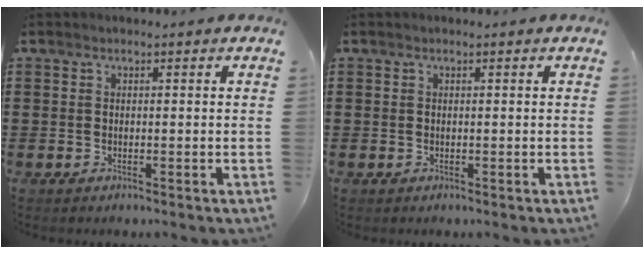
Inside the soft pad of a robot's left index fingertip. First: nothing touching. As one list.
[{"total": 0.0}]